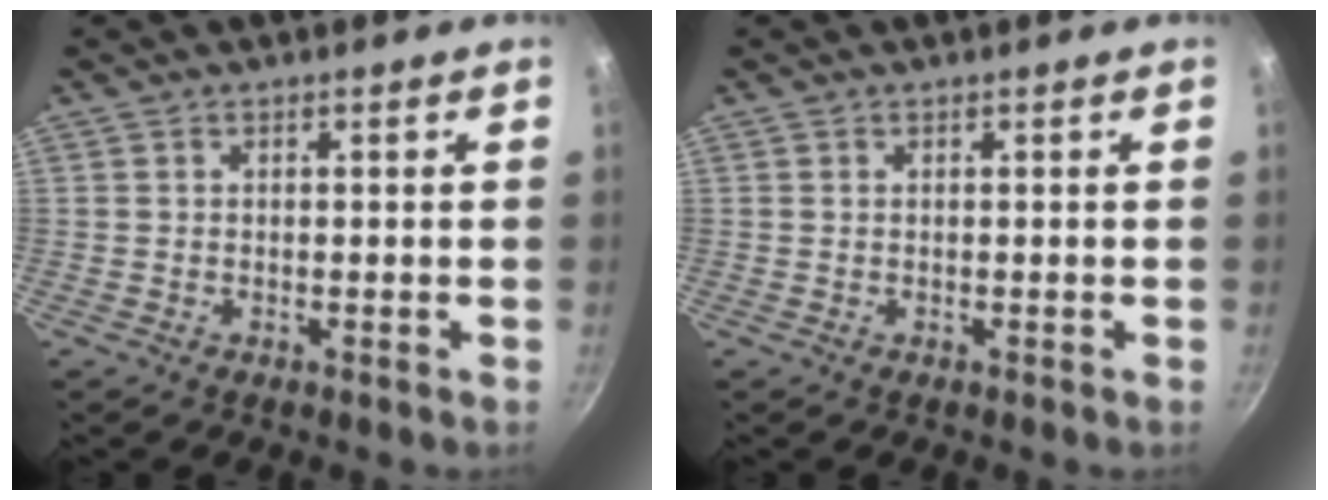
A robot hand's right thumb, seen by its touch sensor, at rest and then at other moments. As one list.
[{"total": 0.0}]